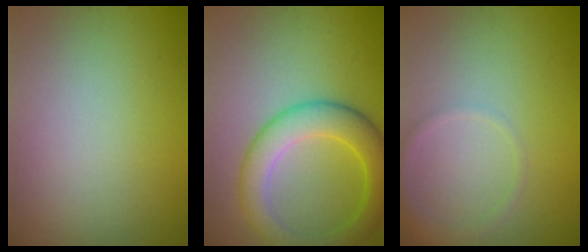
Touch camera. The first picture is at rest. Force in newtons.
{"total": 5.7, "press": 5.7, "slide": 0.2}
{"total": 1.4, "press": 1.4, "slide": 0.1}